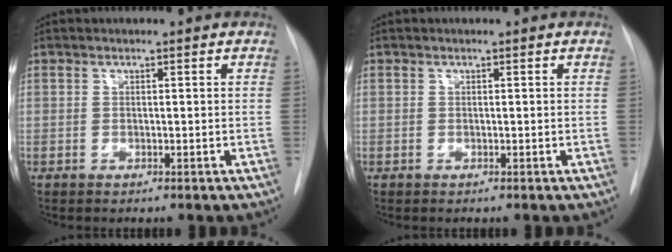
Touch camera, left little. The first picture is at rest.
{"total": 0.0}